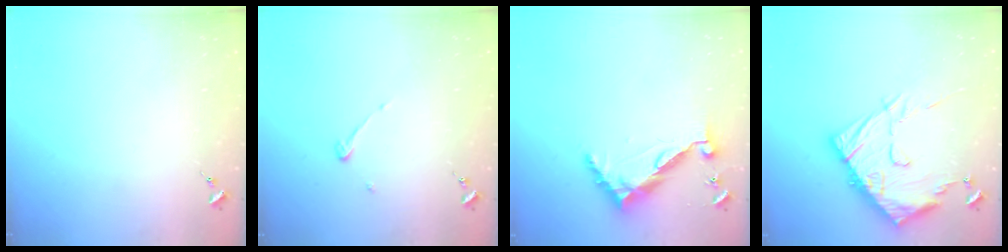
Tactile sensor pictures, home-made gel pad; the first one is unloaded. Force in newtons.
{"total": 3.7, "press": 3.7, "slide": 0.3}
{"total": 9.6, "press": 9.6, "slide": 0.8}
{"total": 17.0, "press": 16.9, "slide": 1.5}